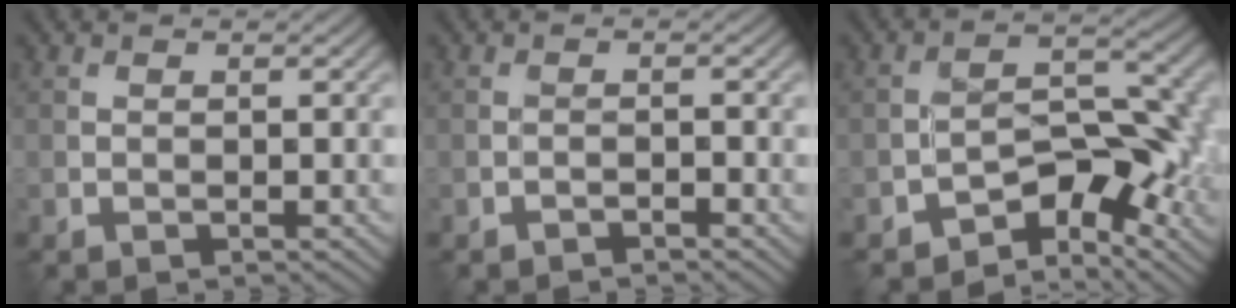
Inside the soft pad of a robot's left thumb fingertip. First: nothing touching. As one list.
[{"total": 0.9, "force": [-0.8, 0.1, 0.3], "torque": [-0.004, 0.003, -0.017]}, {"total": 8.3, "force": [-4.7, 4.0, 5.5], "torque": [-0.062, 0.004, -0.088]}]